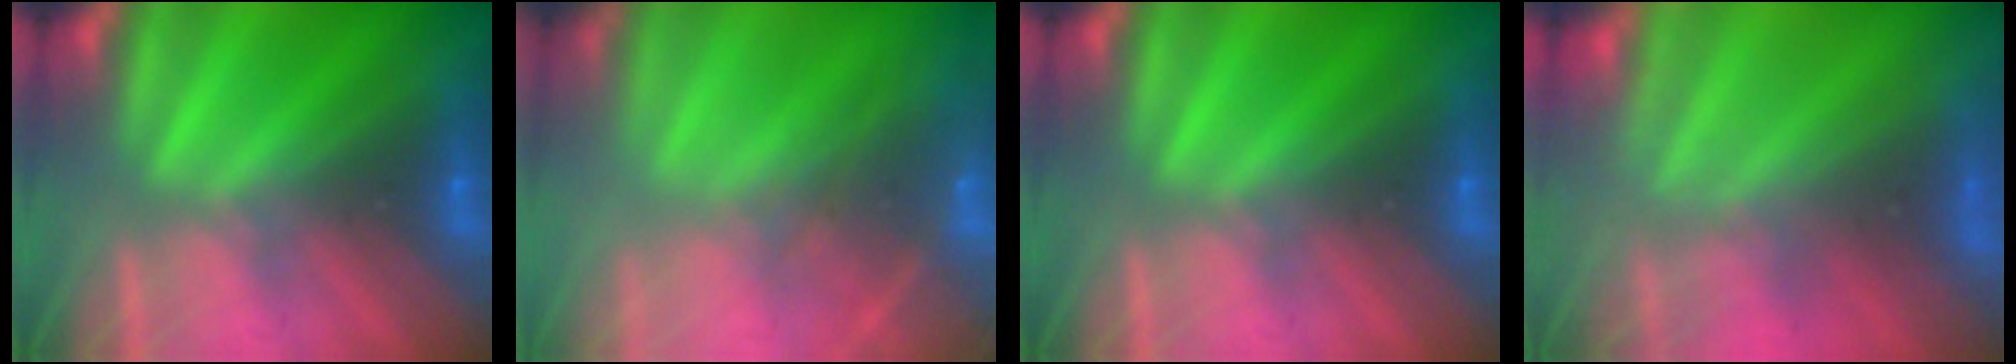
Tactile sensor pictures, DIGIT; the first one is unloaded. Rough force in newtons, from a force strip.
{"total": 5.8}
{"total": 0.0}
{"total": 8.8}